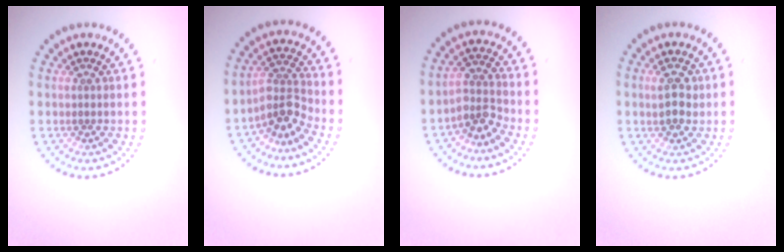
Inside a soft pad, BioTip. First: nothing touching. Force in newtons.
{"total": 3.2, "press": 2.3, "slide": 2.2}
{"total": 2.7, "press": 2.0, "slide": 1.8}
{"total": 2.6, "press": 2.5, "slide": 0.4}